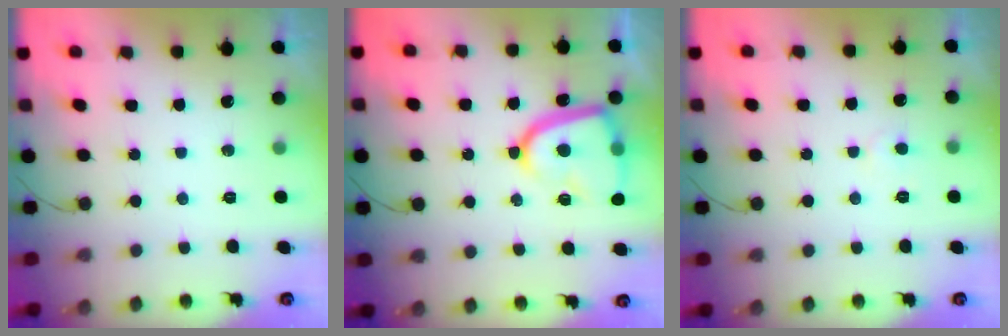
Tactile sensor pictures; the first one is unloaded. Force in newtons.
{"total": 15.9, "press": 15.8, "slide": 1.4}
{"total": 2.8, "press": 2.8, "slide": 0.3}